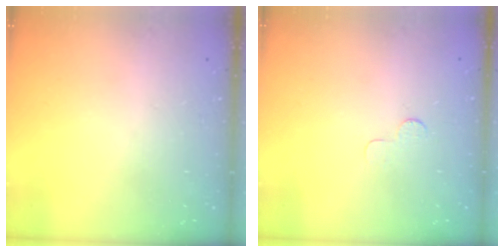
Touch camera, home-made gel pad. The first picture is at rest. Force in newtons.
{"total": 3.0, "press": 2.9, "slide": 0.3}